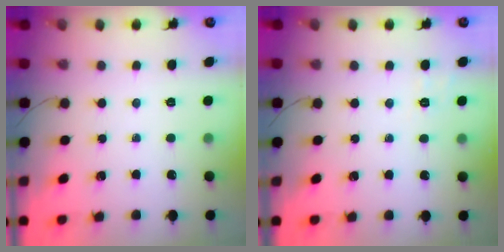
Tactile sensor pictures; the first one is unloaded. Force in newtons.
{"total": 1.9, "press": 1.0, "slide": 1.6}